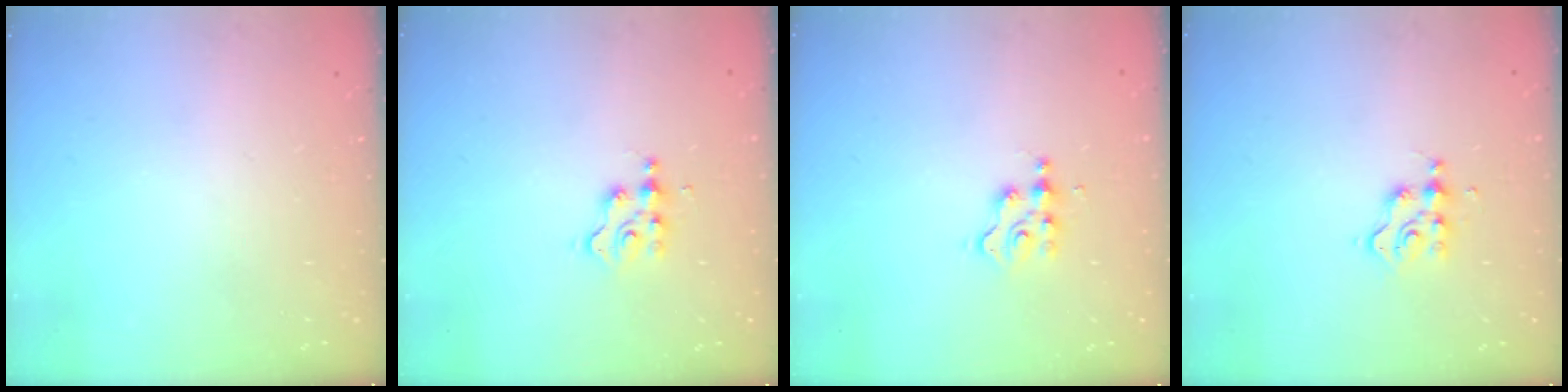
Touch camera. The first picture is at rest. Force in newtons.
{"total": 2.9, "press": 2.9, "slide": 0.4}
{"total": 2.9, "press": 2.9, "slide": 0.4}
{"total": 3.7, "press": 3.7, "slide": 0.3}